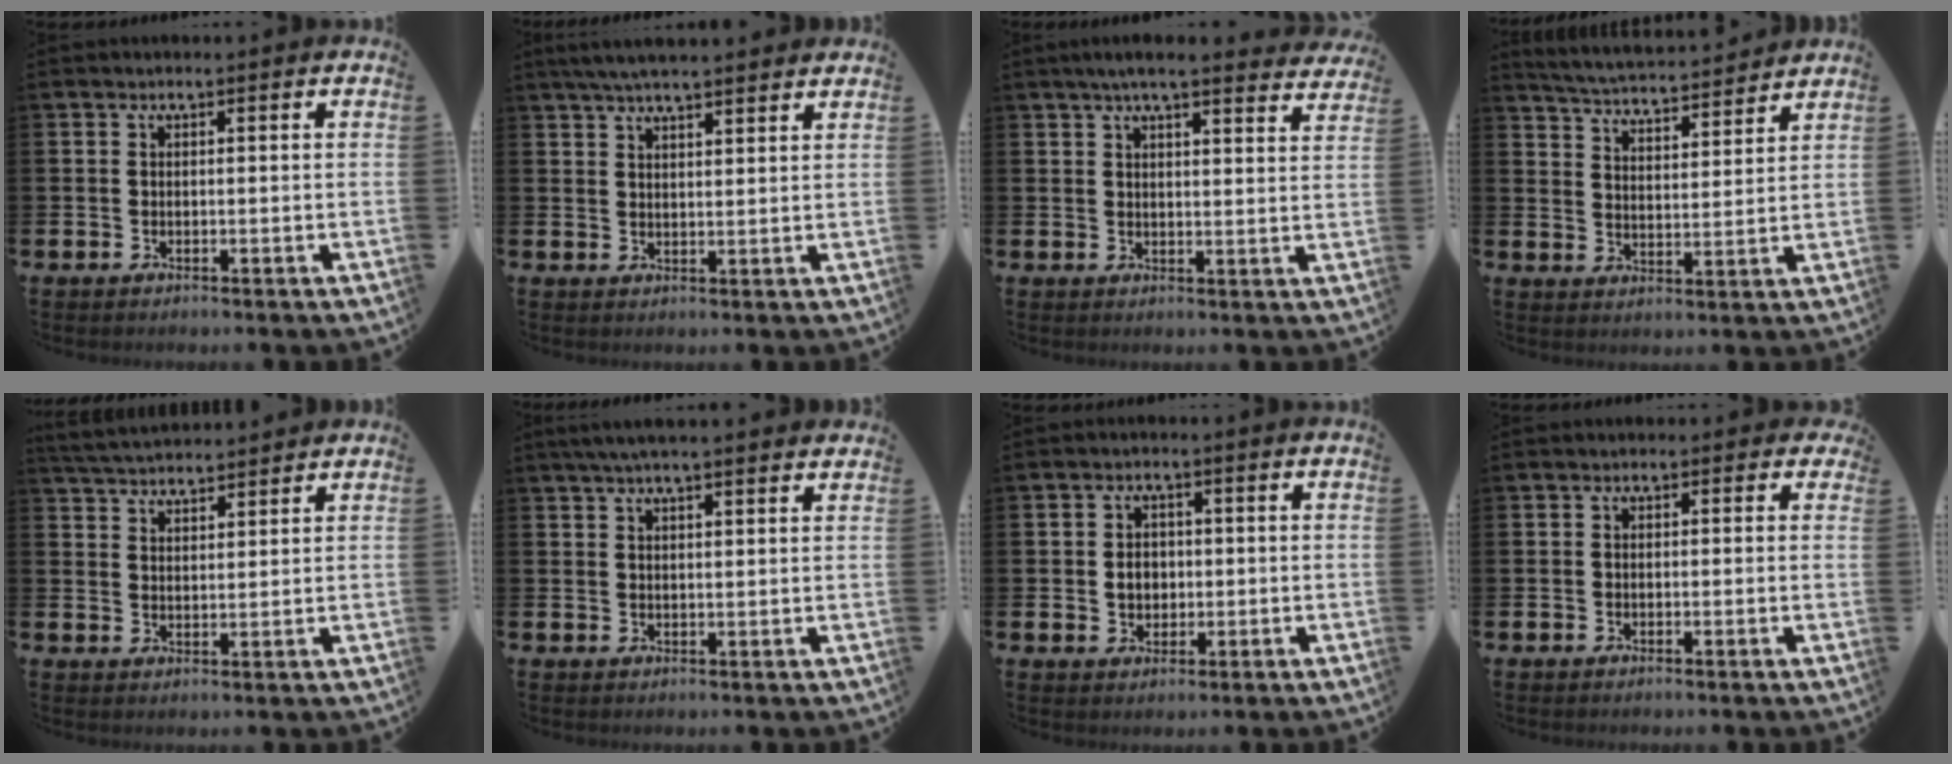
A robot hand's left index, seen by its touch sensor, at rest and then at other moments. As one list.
[{"total": 4.8, "force": [4.5, 0.4, 1.6], "torque": [-0.038, -0.011, 0.083]}, {"total": 5.4, "force": [4.9, 0.3, 2.1], "torque": [-0.040, -0.019, 0.086]}, {"total": 4.8, "force": [4.8, 0.2, 0.5], "torque": [-0.033, -0.041, 0.081]}, {"total": 3.9, "force": [3.9, 0.4, 0.1], "torque": [-0.019, -0.020, 0.072]}, {"total": 3.8, "force": [3.4, 0.1, 1.6], "torque": [-0.035, -0.005, 0.062]}, {"total": 2.8, "force": [0.0, 2.5, 1.4], "torque": [-0.012, 0.002, -0.007]}, {"total": 0.6, "force": [-0.1, 0.5, 0.3], "torque": [0.000, 0.007, -0.005]}]